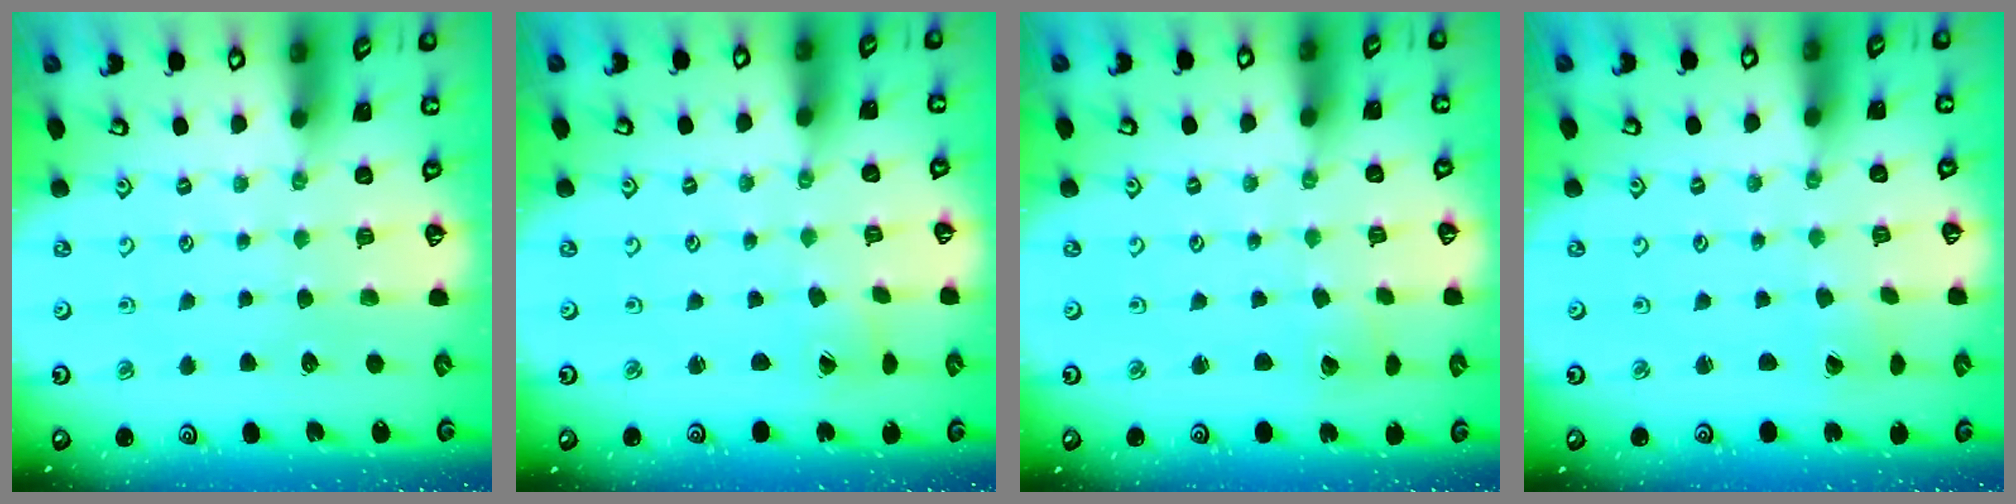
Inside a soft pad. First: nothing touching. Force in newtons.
{"total": 0.5, "press": 0.5, "slide": 0.1}
{"total": 2.0, "press": 2.0, "slide": 0.1}
{"total": 0.0}